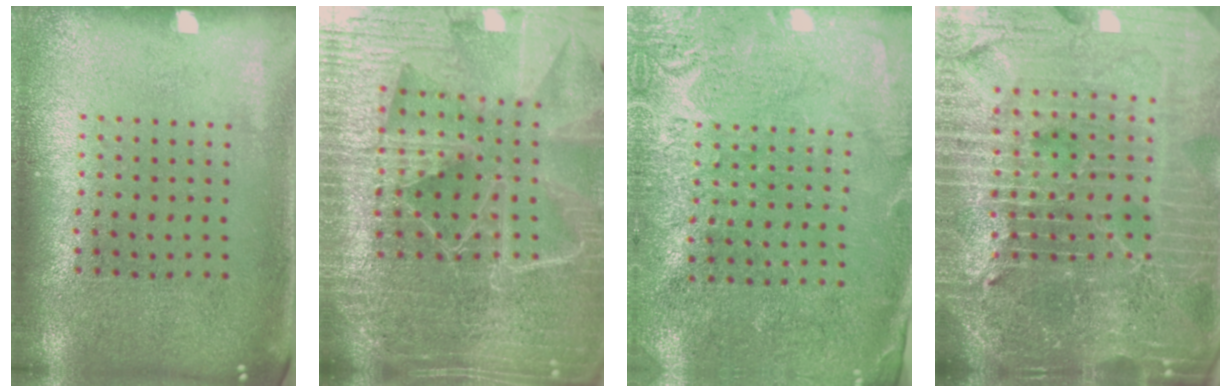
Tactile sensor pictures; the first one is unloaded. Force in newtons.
{"total": 6.3, "press": 5.5, "slide": 3.1}
{"total": 2.8, "press": 2.7, "slide": 0.5}
{"total": 7.1, "press": 6.2, "slide": 3.6}